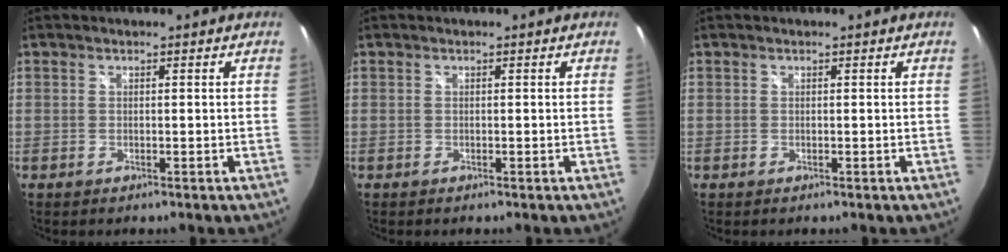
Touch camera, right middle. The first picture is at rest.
{"total": 0.0}
{"total": 0.0}